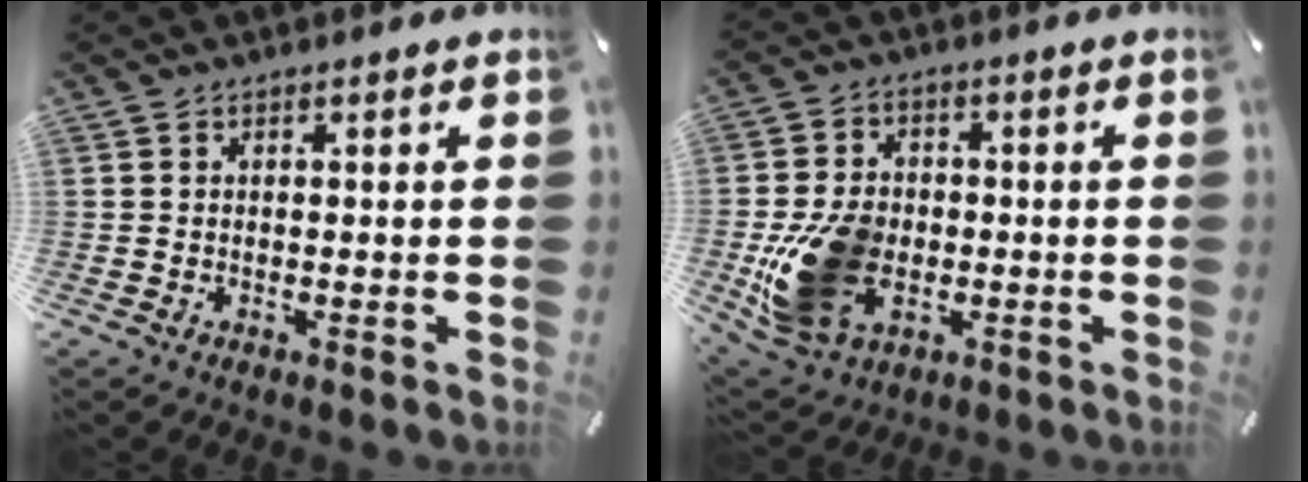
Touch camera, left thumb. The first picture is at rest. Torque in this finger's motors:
{"motor_torque": [1.39, 1.67, 0.39, -0.08, 0.62]}